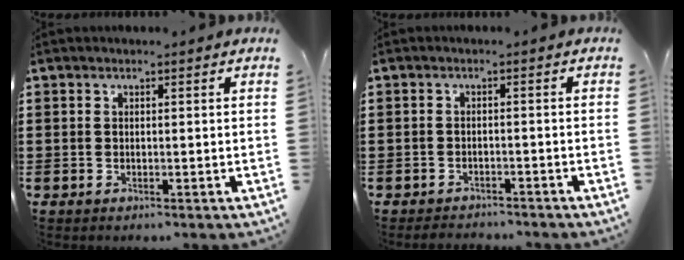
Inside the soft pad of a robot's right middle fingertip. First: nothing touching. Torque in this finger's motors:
{"motor_torque": [0.20, 0.01, 0.03, 0.01]}